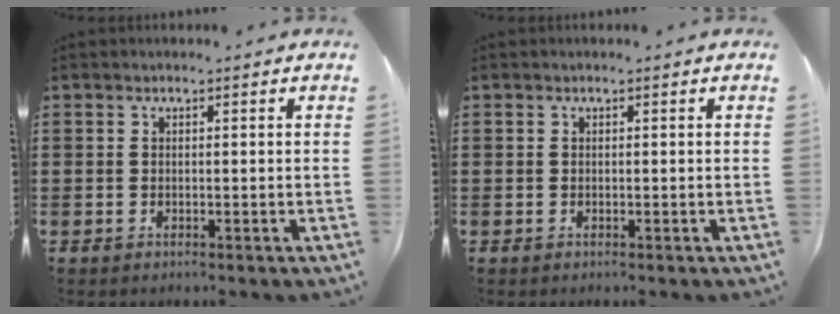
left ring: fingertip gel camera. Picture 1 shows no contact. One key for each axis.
{"total": 0.0}